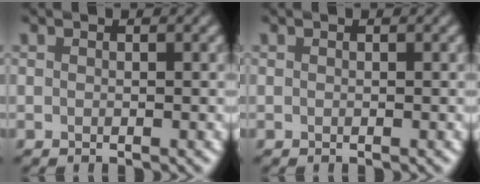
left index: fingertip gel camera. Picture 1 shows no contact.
{"total": 0.0}